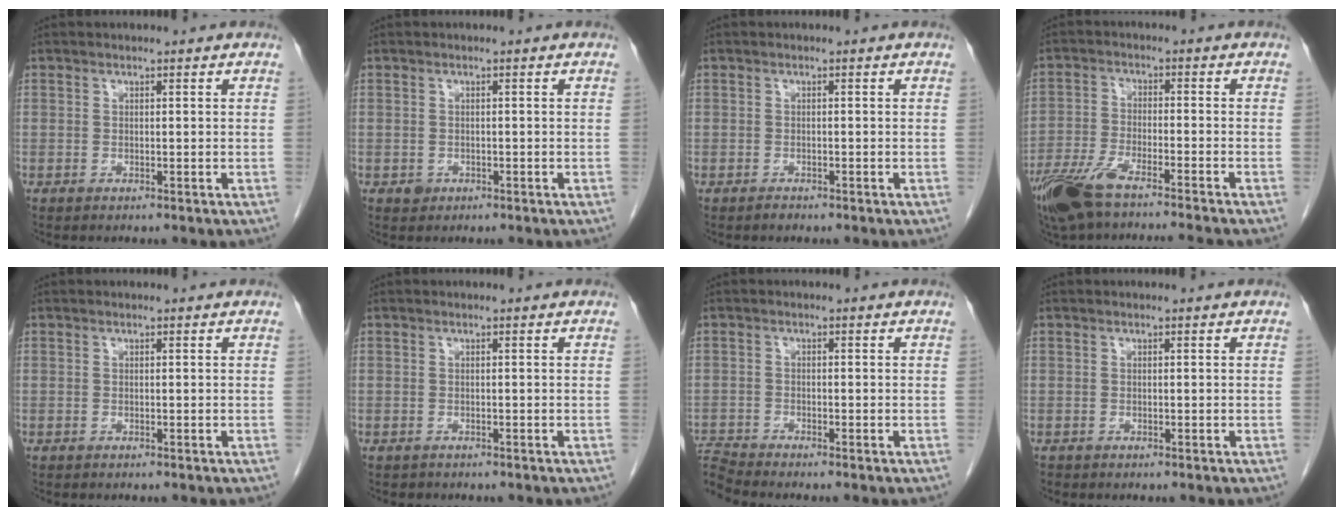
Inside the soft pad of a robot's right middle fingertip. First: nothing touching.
{"total": 1.0, "force": [-0.5, 0.9, 0.2], "torque": [-0.001, 0.003, -0.005]}
{"total": 0.6, "force": [-0.6, 0.2, 0.1], "torque": [-0.007, -0.003, -0.009]}
{"total": 12.2, "force": [-10.0, 0.6, 7.0], "torque": [-0.128, -0.025, -0.170]}
{"total": 0.0}
{"total": 0.9, "force": [-0.8, 0.4, 0.1], "torque": [-0.018, -0.003, -0.012]}
{"total": 3.6, "force": [-3.4, -1.2, 0.0], "torque": [-0.011, -0.011, -0.064]}
{"total": 0.0}